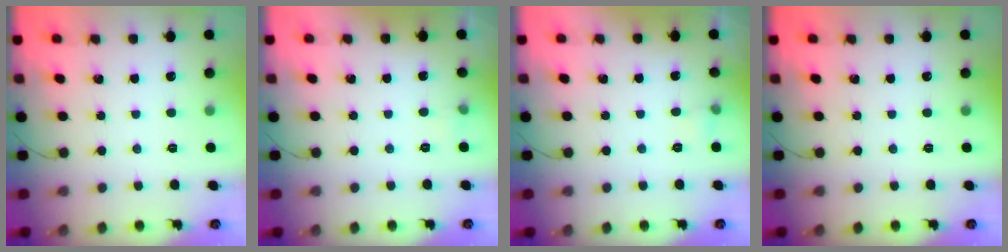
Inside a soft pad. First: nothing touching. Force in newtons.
{"total": 7.0, "press": 2.6, "slide": 6.5}
{"total": 3.3, "press": 3.0, "slide": 1.2}
{"total": 0.0}